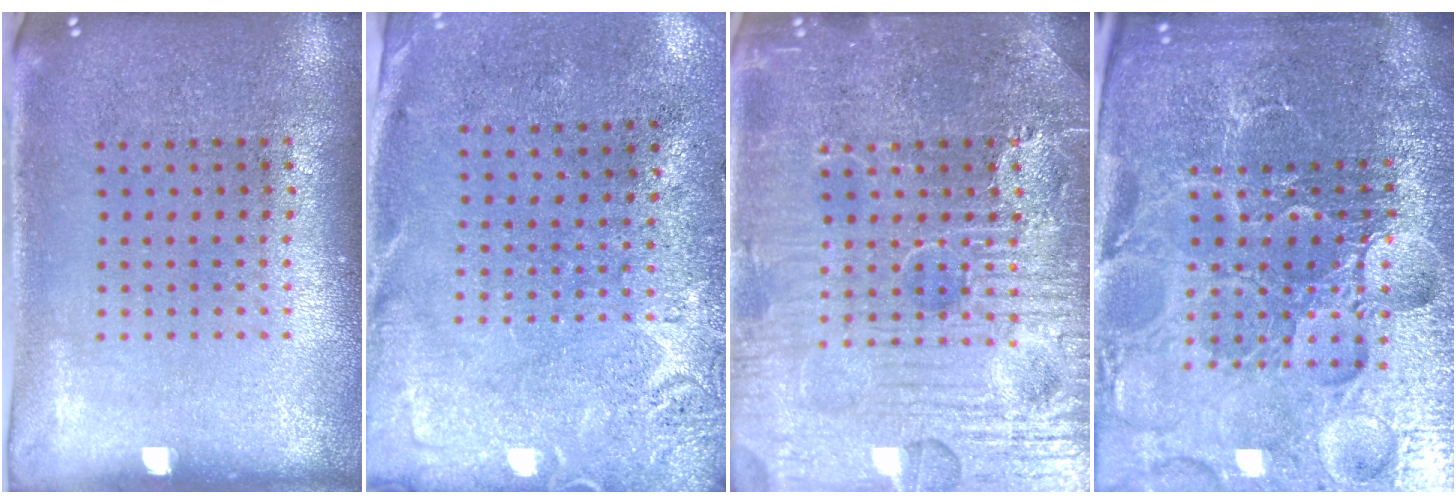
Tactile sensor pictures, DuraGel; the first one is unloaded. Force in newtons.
{"total": 2.7, "press": 2.2, "slide": 1.6}
{"total": 6.4, "press": 6.3, "slide": 0.7}
{"total": 6.6, "press": 5.9, "slide": 3.1}